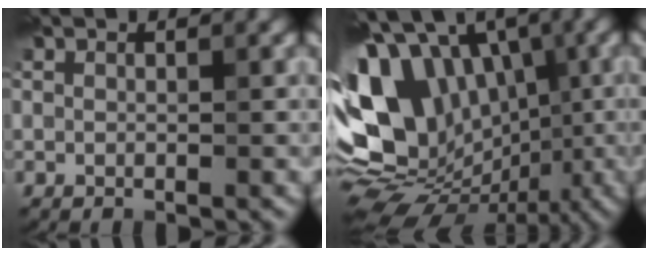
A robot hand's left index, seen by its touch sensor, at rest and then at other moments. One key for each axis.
{"total": 16.3, "fx": -1.0, "fy": 12.0, "fz": 11.0, "tx": -0.211, "ty": 0.020, "tz": -0.021}